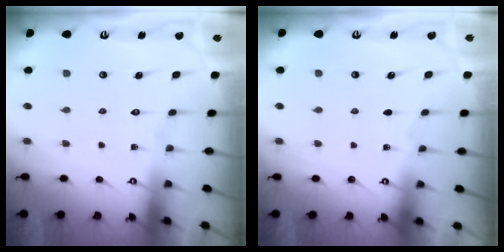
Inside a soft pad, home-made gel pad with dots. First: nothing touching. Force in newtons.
{"total": 3.6, "press": 2.9, "slide": 2.1}